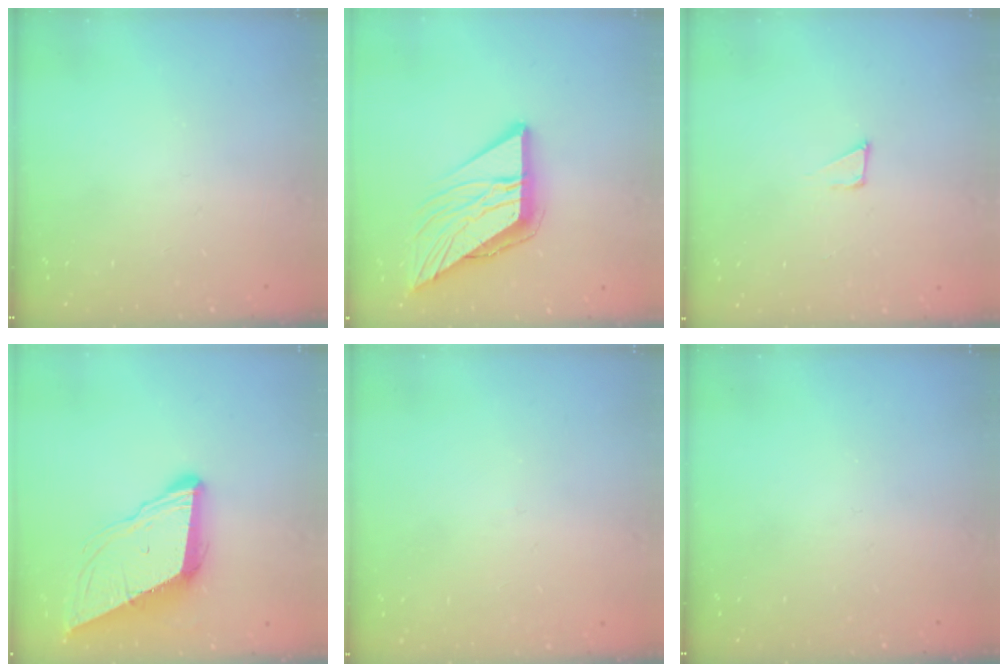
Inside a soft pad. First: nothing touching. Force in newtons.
{"total": 13.7, "press": 13.6, "slide": 1.6}
{"total": 4.2, "press": 4.2, "slide": 0.4}
{"total": 10.5, "press": 9.9, "slide": 3.6}
{"total": 2.7, "press": 2.7, "slide": 0.3}
{"total": 0.0}